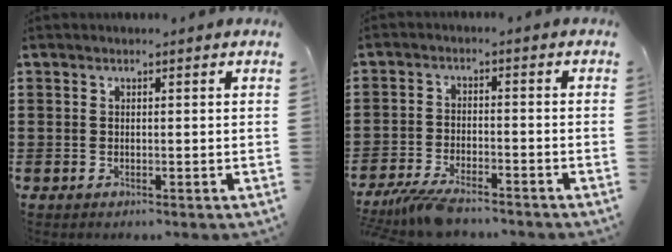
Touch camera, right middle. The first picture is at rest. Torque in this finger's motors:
{"motor_torque": [2.14, 0.00, 0.64, 0.21]}